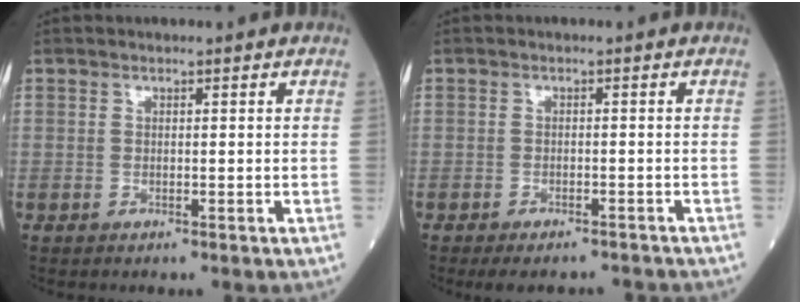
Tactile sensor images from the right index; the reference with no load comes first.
{"total": 6.2, "force": [-5.6, 1.8, 1.8], "torque": [-0.019, -0.007, -0.070]}